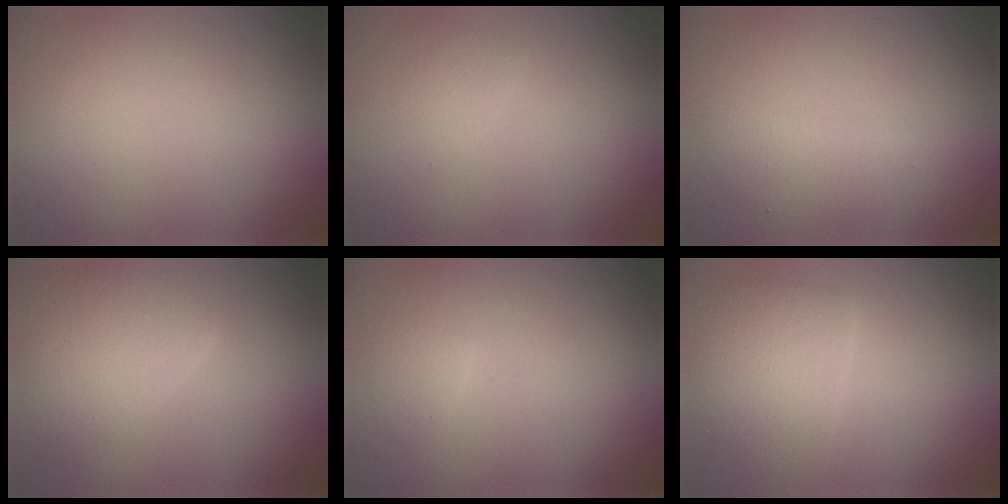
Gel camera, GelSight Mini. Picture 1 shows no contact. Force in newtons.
{"total": 0.8, "press": 0.8, "slide": 0.0}
{"total": 2.0, "press": 2.0, "slide": 0.1}
{"total": 4.5, "press": 4.5, "slide": 0.2}
{"total": 1.0, "press": 1.0, "slide": 0.1}
{"total": 3.5, "press": 3.5, "slide": 0.3}